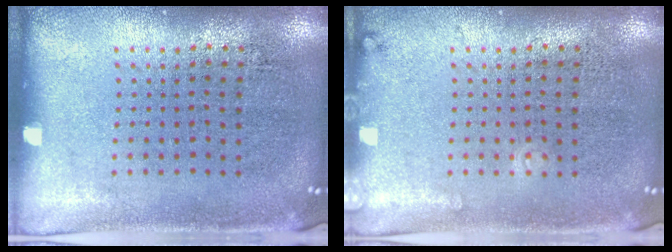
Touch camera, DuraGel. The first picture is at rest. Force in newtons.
{"total": 0.9, "press": 0.9, "slide": 0.1}